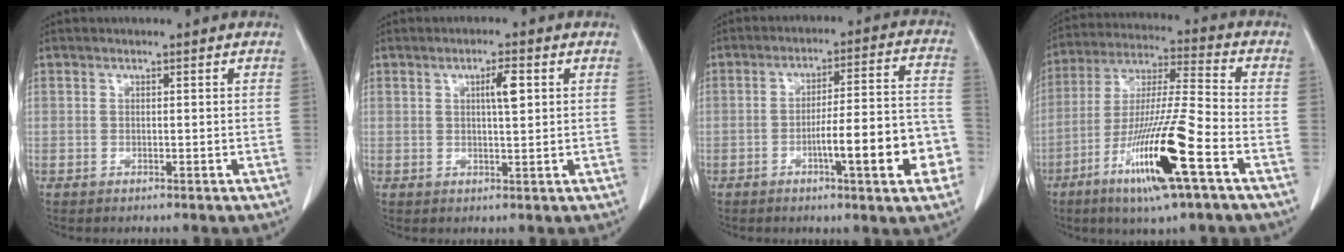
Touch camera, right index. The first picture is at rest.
{"total": 3.4, "force": [1.0, 0.5, 3.2], "torque": [-0.054, 0.001, 0.015]}
{"total": 13.5, "force": [-4.6, 1.7, 12.6], "torque": [-0.171, 0.020, -0.064]}
{"total": 17.3, "force": [-7.8, 0.5, 15.4], "torque": [-0.313, -0.026, -0.144]}